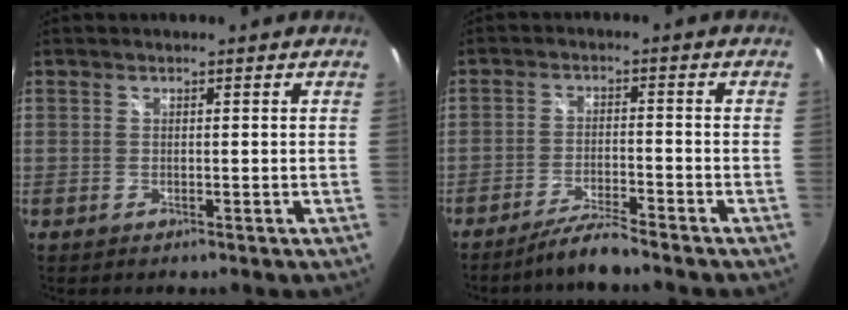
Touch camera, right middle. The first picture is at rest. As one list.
[{"total": 5.3, "force": [-4.9, -0.5, 2.2], "torque": [-0.062, -0.005, -0.090]}]